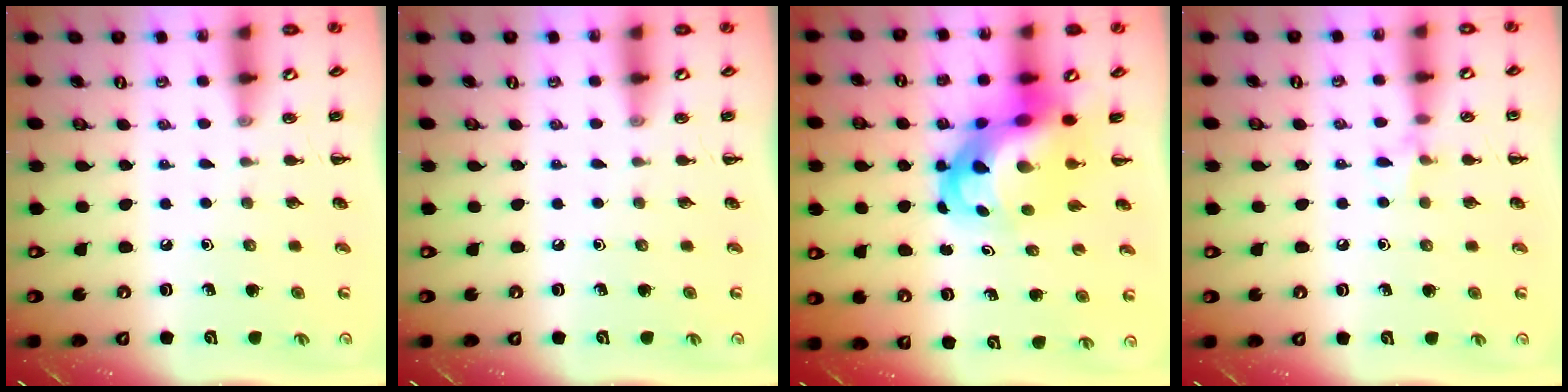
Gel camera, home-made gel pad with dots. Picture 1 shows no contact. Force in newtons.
{"total": 0.0}
{"total": 10.2, "press": 9.8, "slide": 3.0}
{"total": 5.7, "press": 5.5, "slide": 1.5}